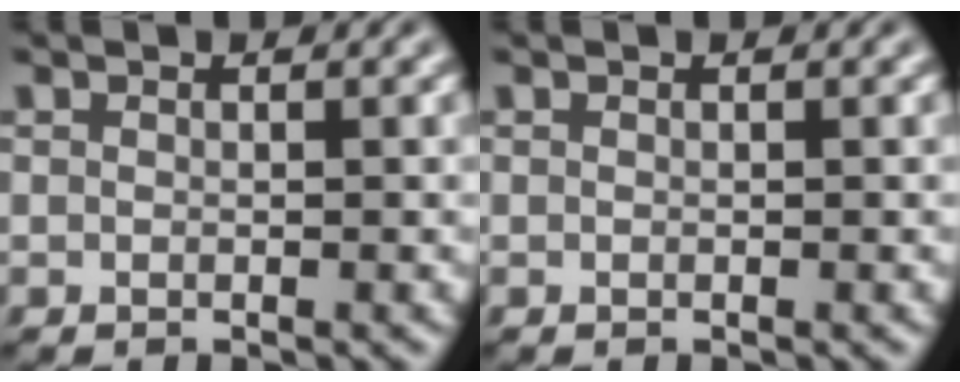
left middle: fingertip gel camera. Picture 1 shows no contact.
{"total": 0.0}